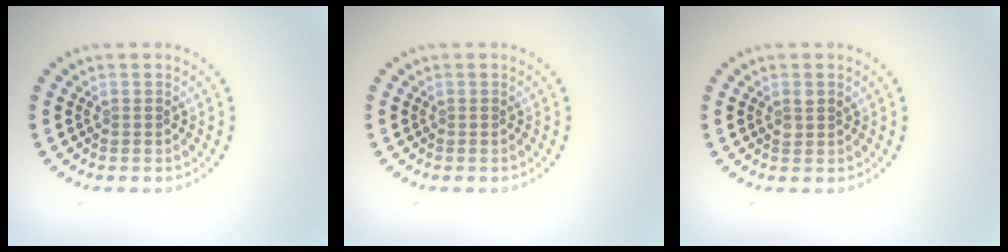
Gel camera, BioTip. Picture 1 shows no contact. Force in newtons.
{"total": 0.0}
{"total": 1.1, "press": 1.1, "slide": 0.4}